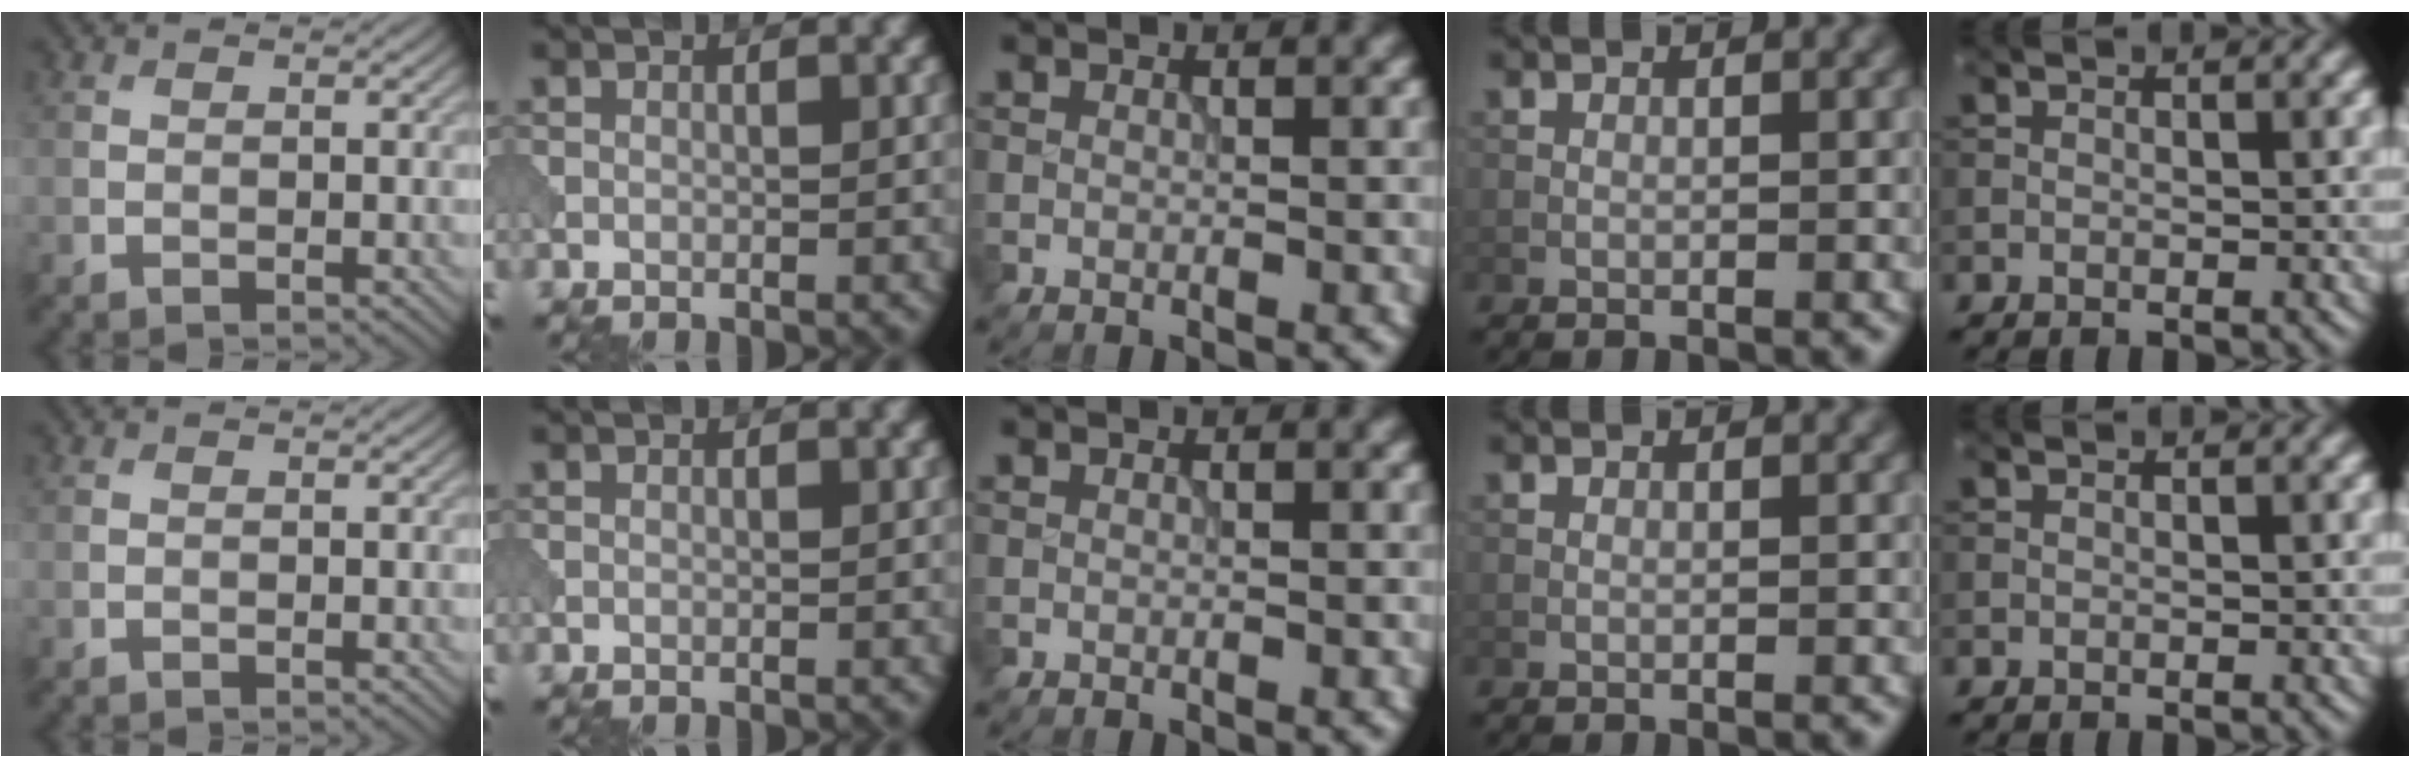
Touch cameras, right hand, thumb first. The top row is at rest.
{}